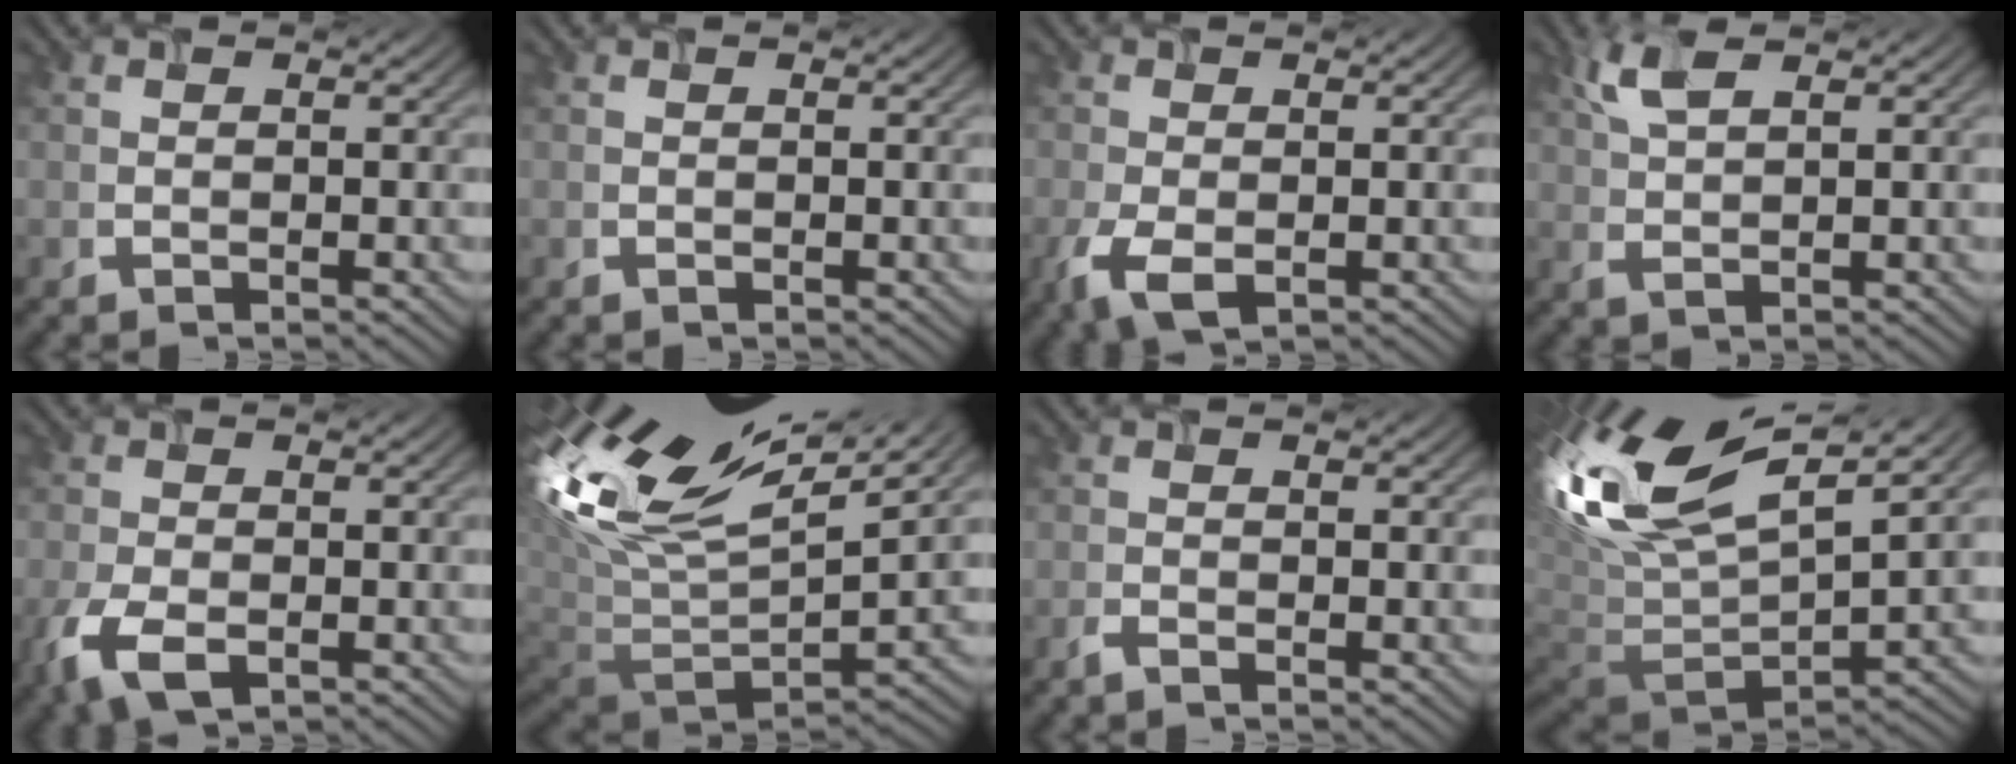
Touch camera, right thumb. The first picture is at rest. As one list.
[{"total": 0.0}, {"total": 4.5, "force": [-1.7, 2.6, 3.3], "torque": [-0.086, -0.015, -0.031]}, {"total": 4.0, "force": [2.1, 1.2, 3.2], "torque": [-0.082, 0.005, 0.045]}, {"total": 6.0, "force": [-2.7, 3.3, 4.2], "torque": [-0.105, -0.017, -0.056]}, {"total": 16.0, "force": [7.7, 6.8, 12.3], "torque": [-0.303, 0.021, 0.147]}, {"total": 1.0, "force": [-0.8, 0.1, 0.7], "torque": [-0.016, 0.001, -0.020]}, {"total": 15.3, "force": [6.0, 7.0, 12.2], "torque": [-0.293, 0.016, 0.107]}]